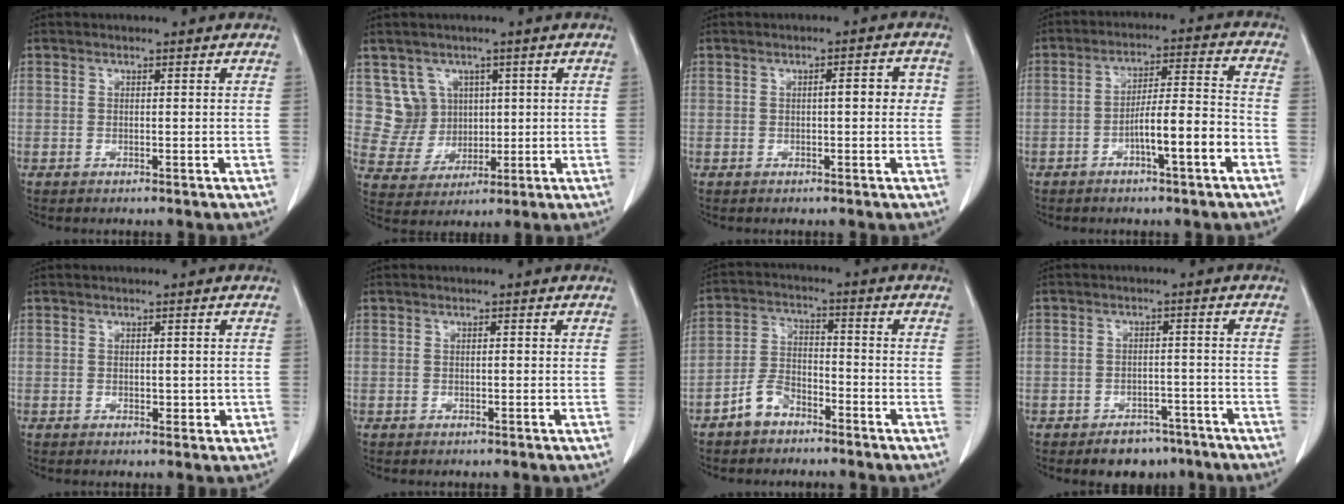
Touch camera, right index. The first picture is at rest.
{"total": 6.3, "force": [2.3, 5.9, 0.4], "torque": [-0.011, 0.021, 0.054]}
{"total": 3.3, "force": [0.2, 1.0, 3.1], "torque": [-0.040, 0.012, 0.001]}
{"total": 8.8, "force": [-3.8, 0.6, 7.9], "torque": [-0.133, 0.019, -0.060]}
{"total": 1.6, "force": [-0.2, 1.1, 1.2], "torque": [-0.011, -0.001, 0.001]}
{"total": 0.0}
{"total": 5.7, "force": [-3.9, 3.2, 2.5], "torque": [-0.058, 0.013, -0.075]}
{"total": 5.6, "force": [-4.1, 3.5, 1.6], "torque": [-0.011, 0.010, -0.055]}